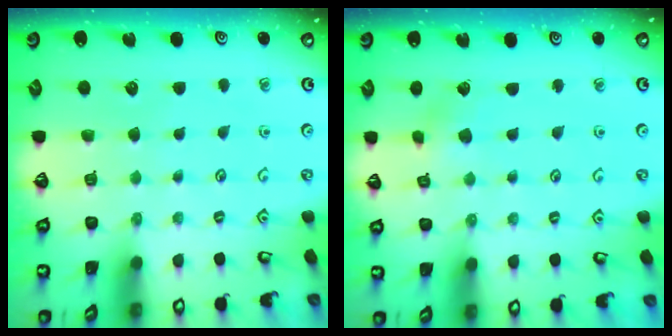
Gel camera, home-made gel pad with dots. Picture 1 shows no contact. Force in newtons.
{"total": 2.9, "press": 2.9, "slide": 0.3}